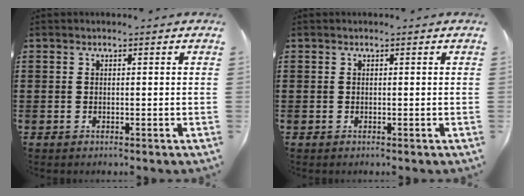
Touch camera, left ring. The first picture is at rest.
{"total": 0.0}